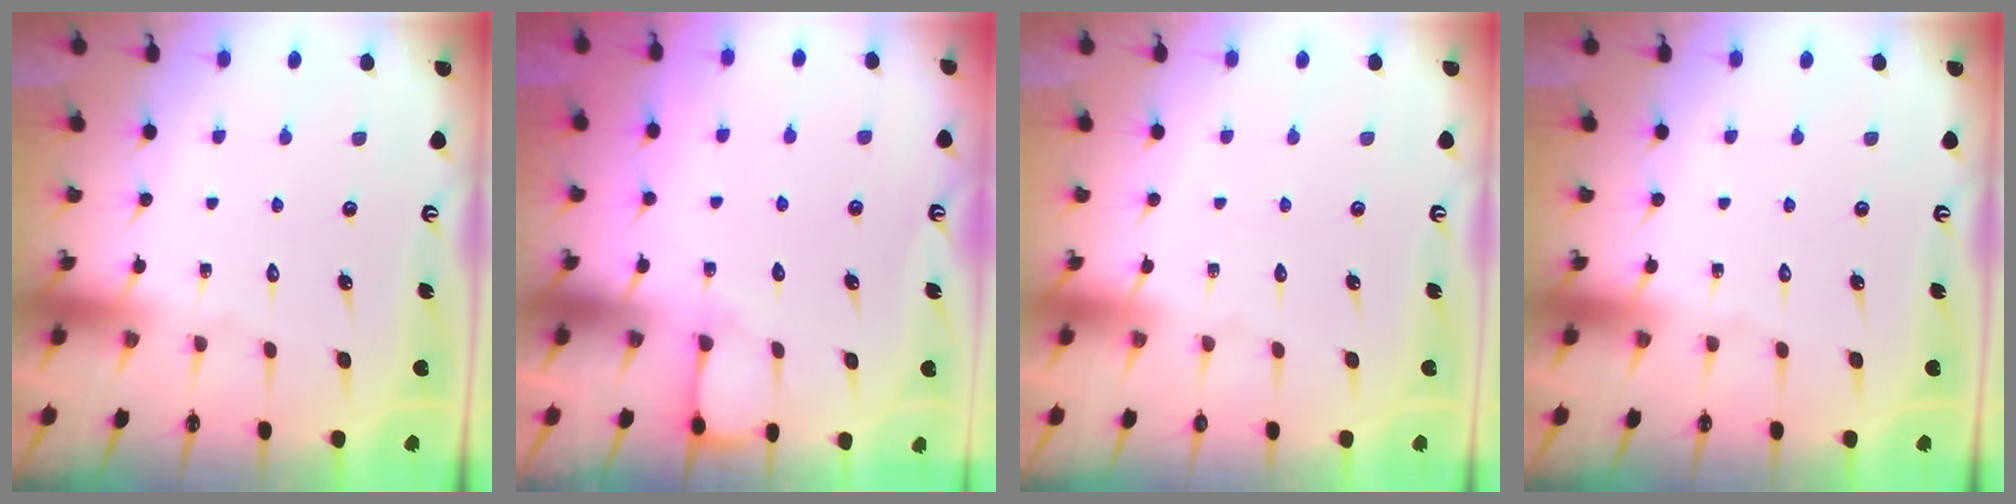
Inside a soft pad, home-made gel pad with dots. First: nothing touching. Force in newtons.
{"total": 4.6, "press": 4.5, "slide": 0.5}
{"total": 0.0}
{"total": 0.0}